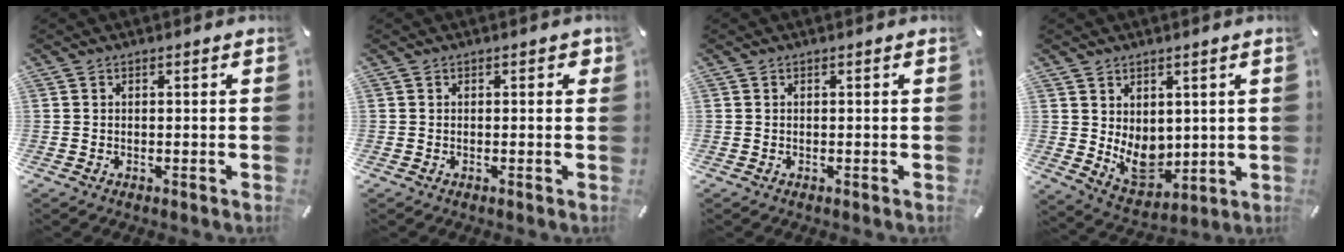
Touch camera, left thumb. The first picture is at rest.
{"total": 1.0, "force": [0.1, 0.6, 0.7], "torque": [-0.006, 0.001, -0.001]}
{"total": 0.0}
{"total": 8.8, "force": [1.6, 7.2, 4.8], "torque": [-0.073, -0.028, 0.035]}